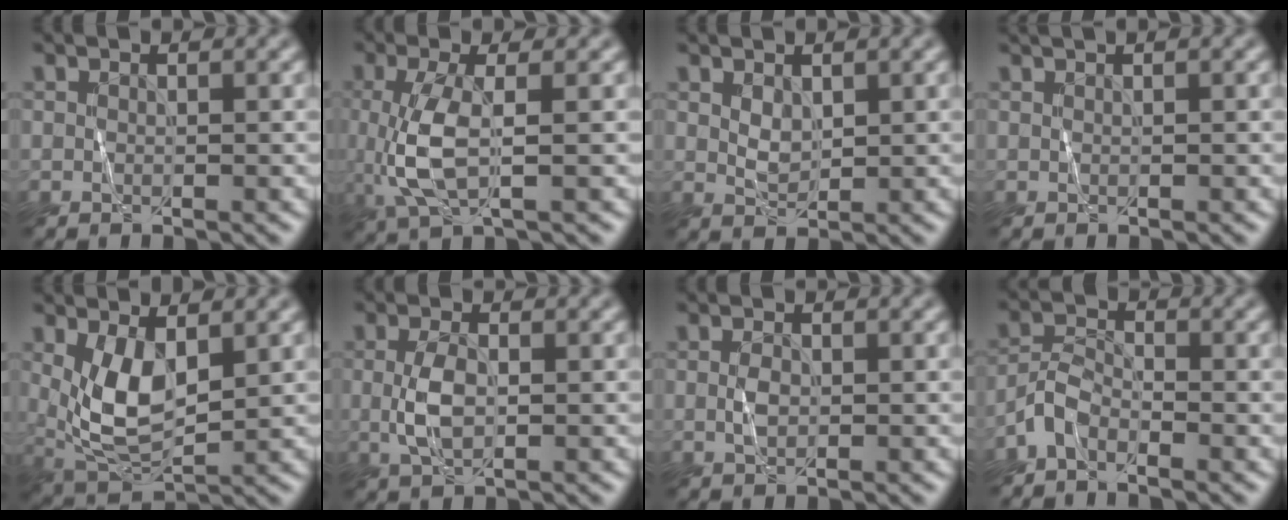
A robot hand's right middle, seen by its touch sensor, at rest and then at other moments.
{"total": 4.4, "force": [-0.2, 1.5, 4.1], "torque": [-0.107, -0.004, -0.003]}
{"total": 1.3, "force": [0.8, 0.8, 0.6], "torque": [-0.020, -0.001, 0.022]}
{"total": 1.8, "force": [1.1, 0.7, 1.3], "torque": [-0.010, -0.006, 0.004]}
{"total": 5.4, "force": [1.0, 2.7, 4.6], "torque": [-0.107, -0.009, 0.028]}
{"total": 2.8, "force": [0.0, 1.4, 2.4], "torque": [-0.062, 0.001, 0.001]}
{"total": 1.2, "force": [0.0, 0.9, 0.9], "torque": [-0.024, 0.002, 0.002]}
{"total": 2.6, "force": [-1.9, 1.2, 1.3], "torque": [-0.028, 0.009, -0.046]}